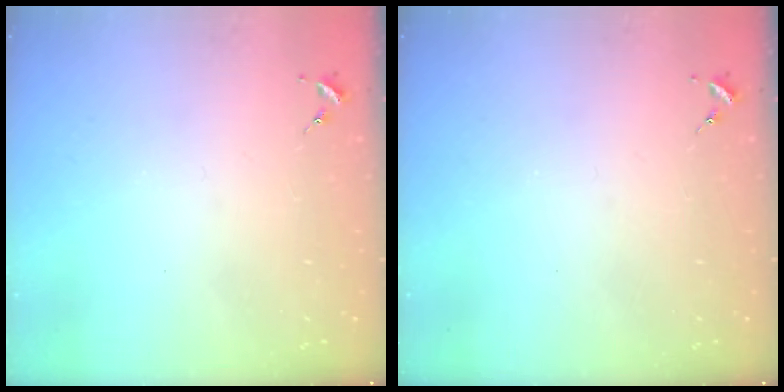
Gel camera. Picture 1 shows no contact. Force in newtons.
{"total": 0.0}